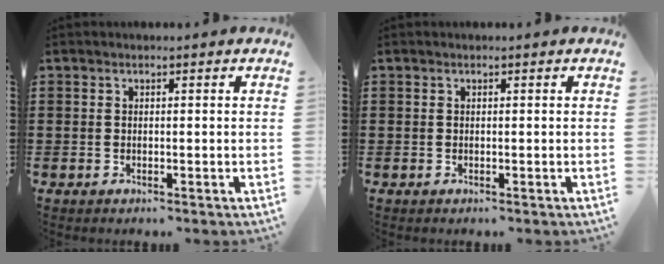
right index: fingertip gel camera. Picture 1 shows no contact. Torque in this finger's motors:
{"motor_torque": [0.16, 0.26, 0.00, 0.00]}